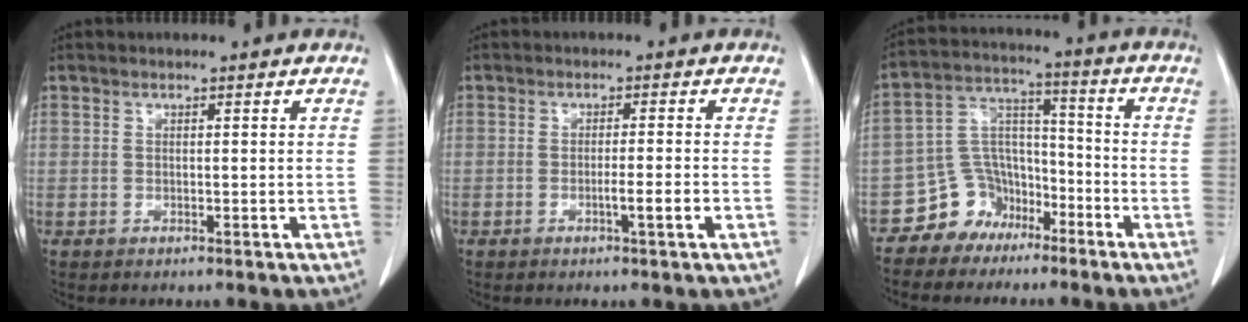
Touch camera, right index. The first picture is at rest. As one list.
[{"total": 2.9, "force": [-1.1, -0.3, 2.7], "torque": [-0.042, -0.003, -0.019]}, {"total": 8.6, "force": [-5.8, 6.2, 1.2], "torque": [-0.022, 0.045, -0.099]}]